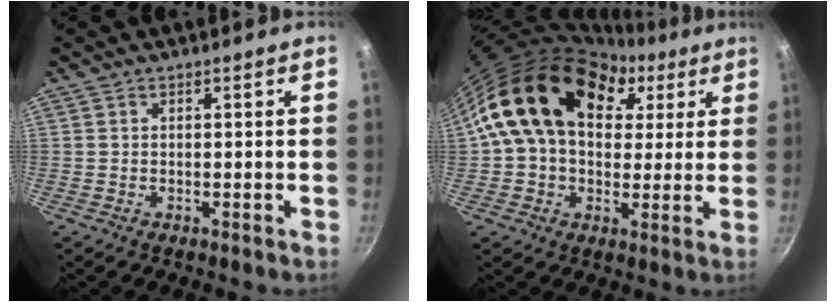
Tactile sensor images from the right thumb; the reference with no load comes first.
{"total": 22.3, "force": [7.2, 15.5, 14.3], "torque": [-0.227, 0.023, 0.110]}